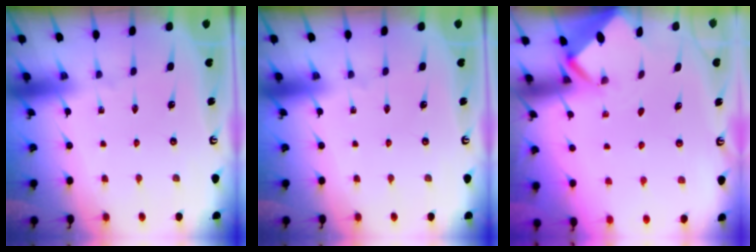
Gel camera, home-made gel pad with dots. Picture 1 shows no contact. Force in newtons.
{"total": 0.0}
{"total": 2.1, "press": 2.1, "slide": 0.0}